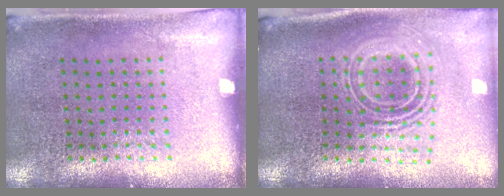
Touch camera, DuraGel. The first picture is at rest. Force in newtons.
{"total": 2.5, "press": 1.7, "slide": 1.8}